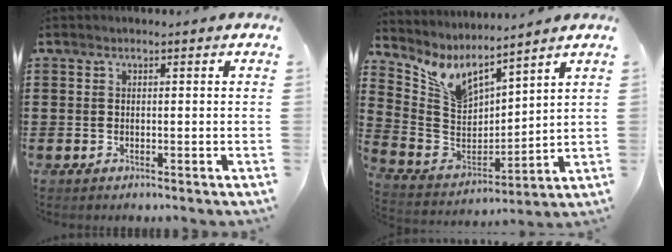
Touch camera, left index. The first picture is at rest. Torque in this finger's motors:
{"motor_torque": [0.79, -0.70, 0.33, 0.12]}